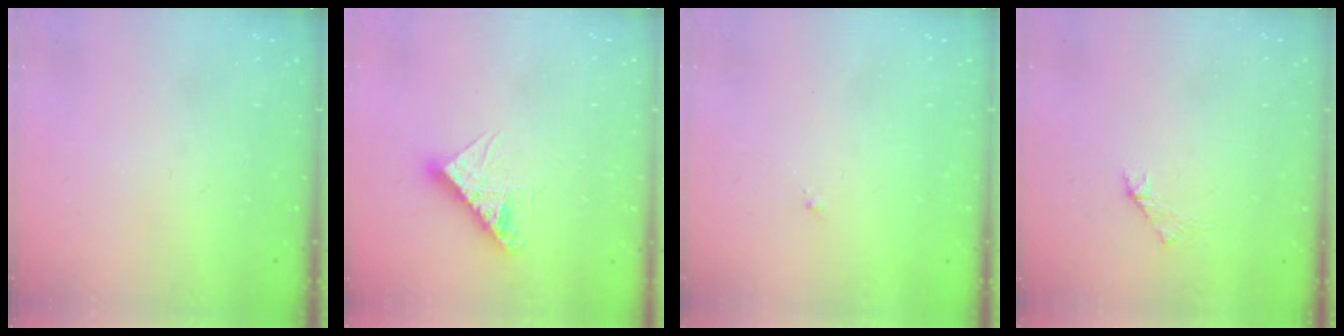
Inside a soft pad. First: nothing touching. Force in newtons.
{"total": 9.8, "press": 9.8, "slide": 0.7}
{"total": 0.6, "press": 0.6, "slide": 0.2}
{"total": 1.6, "press": 1.4, "slide": 0.6}